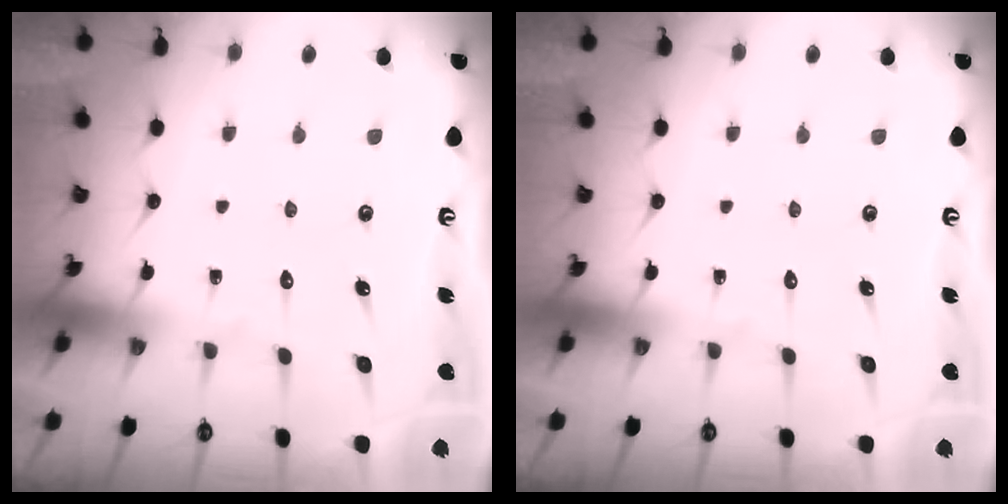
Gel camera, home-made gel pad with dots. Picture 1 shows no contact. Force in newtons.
{"total": 0.0}